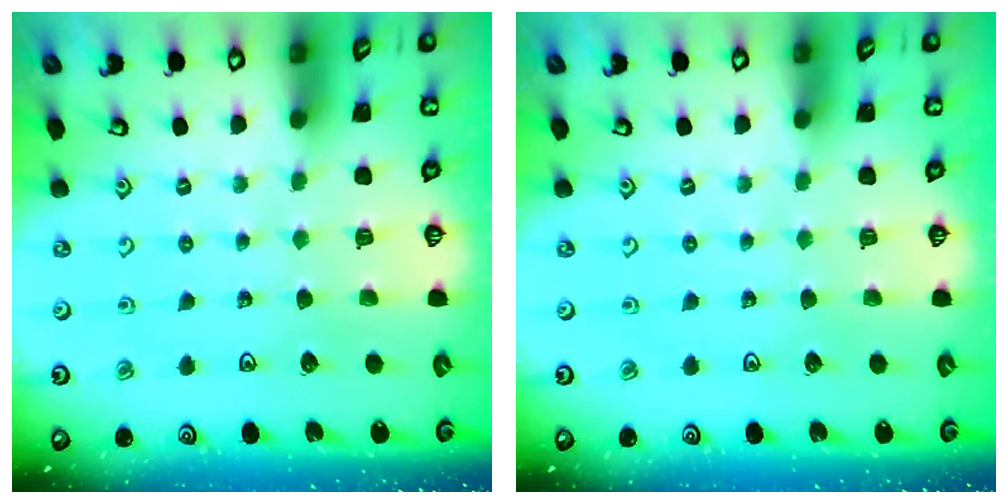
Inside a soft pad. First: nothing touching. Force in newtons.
{"total": 0.0}